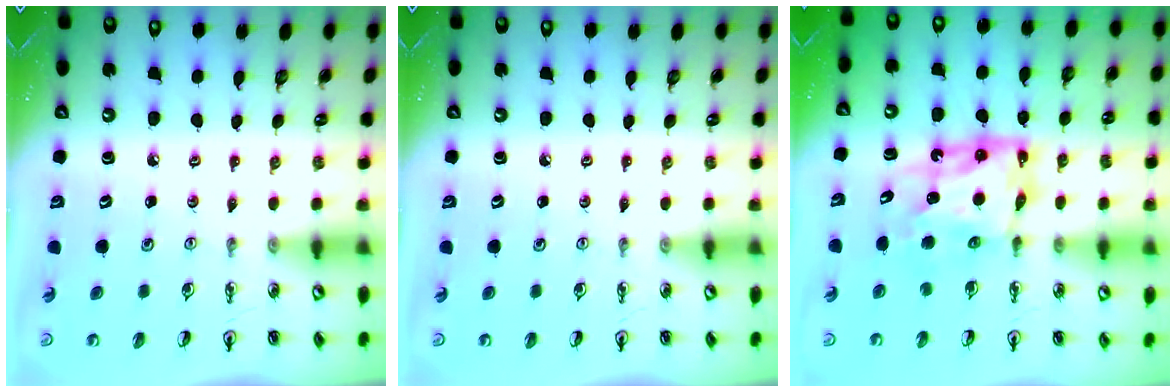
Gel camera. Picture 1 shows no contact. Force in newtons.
{"total": 0.0}
{"total": 8.9, "press": 8.8, "slide": 1.1}